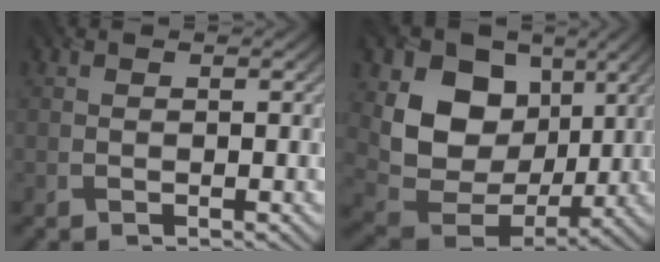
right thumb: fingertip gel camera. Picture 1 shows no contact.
{"total": 13.2, "force": [3.6, 10.2, 7.6], "torque": [-0.148, -0.005, 0.064]}